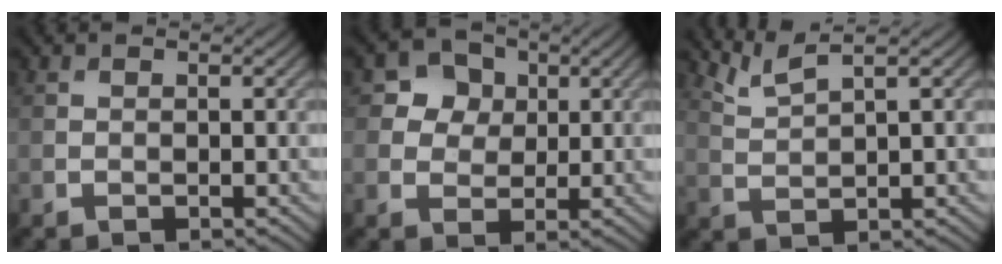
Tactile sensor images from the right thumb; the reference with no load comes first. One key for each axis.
{"total": 4.9, "fx": 1.6, "fy": 4.3, "fz": 1.7, "tx": -0.047, "ty": -0.002, "tz": 0.024}
{"total": 3.5, "fx": 2.7, "fy": 0.4, "fz": 2.2, "tx": -0.048, "ty": 0.008, "tz": 0.064}